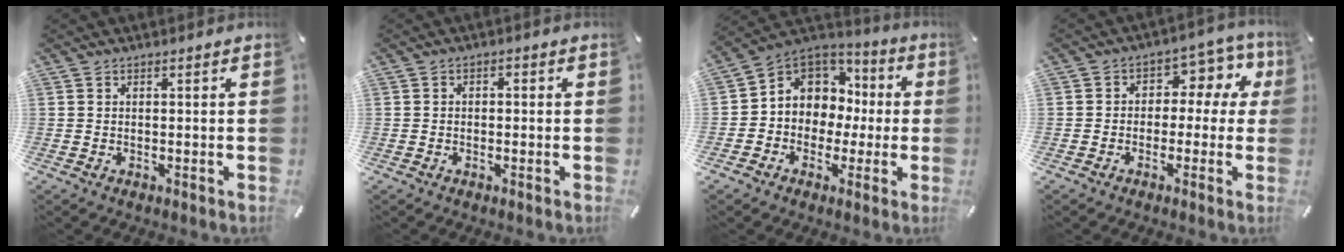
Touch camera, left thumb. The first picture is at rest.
{"total": 1.1, "force": [-0.6, 0.8, 0.5], "torque": [-0.009, 0.004, -0.014]}
{"total": 8.6, "force": [0.9, 8.5, 1.1], "torque": [-0.039, -0.016, 0.026]}
{"total": 8.2, "force": [1.0, 6.3, 5.1], "torque": [-0.064, -0.002, 0.014]}